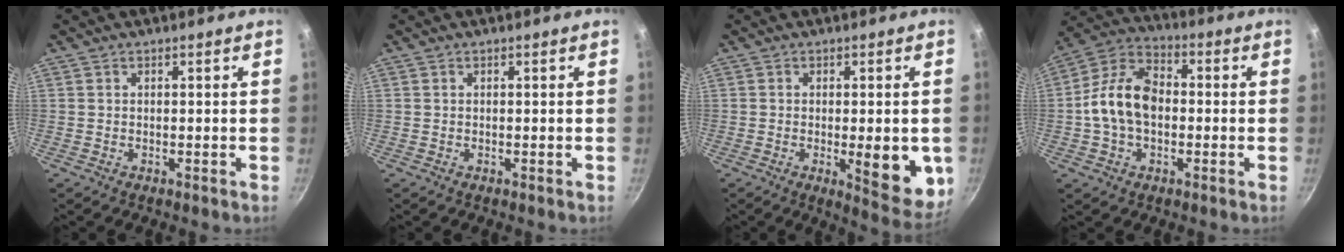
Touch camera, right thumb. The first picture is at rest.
{"total": 0.0}
{"total": 11.0, "force": [-1.9, 3.8, 10.2], "torque": [-0.106, -0.011, -0.017]}
{"total": 12.9, "force": [-0.8, 8.7, 9.5], "torque": [-0.149, 0.037, -0.032]}